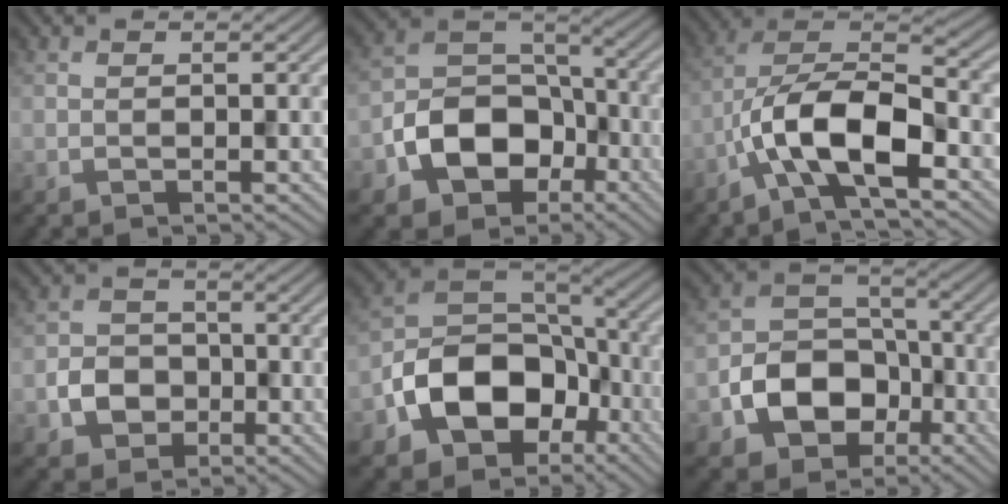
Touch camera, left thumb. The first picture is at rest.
{"total": 11.0, "force": [-4.7, 7.8, 6.2], "torque": [-0.127, -0.009, -0.098]}
{"total": 11.0, "force": [-4.8, 4.2, 8.9], "torque": [-0.172, 0.003, -0.100]}
{"total": 4.8, "force": [-1.7, 4.0, 2.0], "torque": [-0.039, -0.001, -0.039]}
{"total": 13.7, "force": [-5.2, 9.6, 8.2], "torque": [-0.168, -0.030, -0.107]}
{"total": 10.1, "force": [-4.1, 7.5, 5.4], "torque": [-0.109, -0.011, -0.084]}